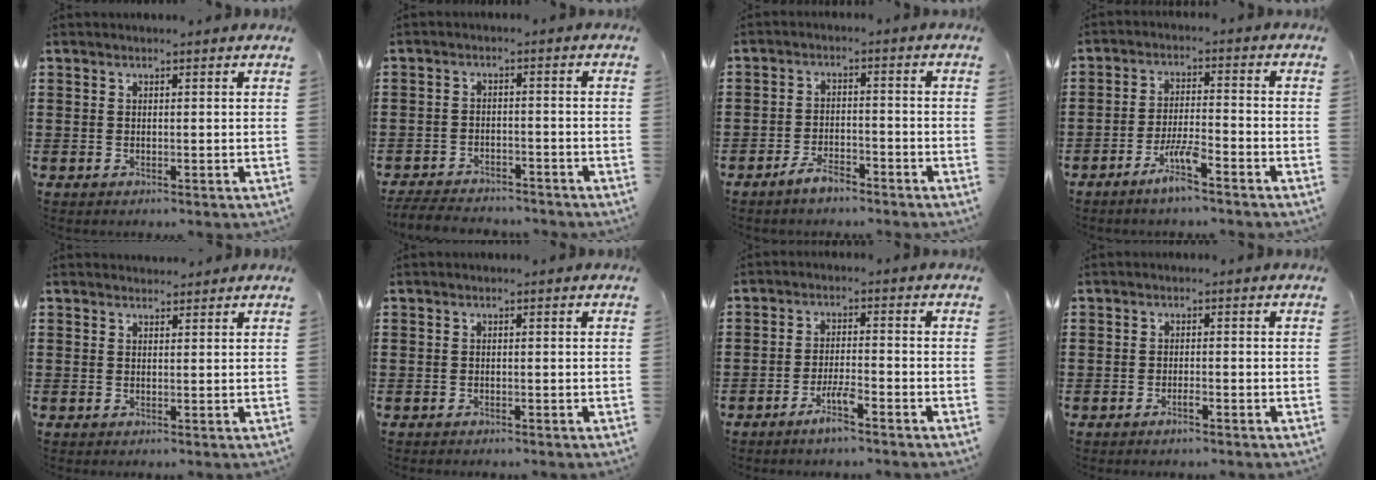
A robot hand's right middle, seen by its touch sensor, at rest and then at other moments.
{"total": 4.1, "force": [-4.1, 0.8, 0.4], "torque": [-0.013, 0.001, -0.087]}
{"total": 3.9, "force": [-3.5, 1.2, 1.4], "torque": [-0.029, 0.005, -0.069]}
{"total": 5.1, "force": [-3.6, 0.5, 3.7], "torque": [-0.082, -0.008, -0.068]}
{"total": 1.4, "force": [1.4, 0.3, 0.0], "torque": [0.005, -0.001, 0.025]}
{"total": 0.6, "force": [-0.5, 0.2, 0.0], "torque": [0.000, -0.001, -0.012]}
{"total": 4.1, "force": [-2.8, 0.4, 2.9], "torque": [-0.064, -0.004, -0.053]}
{"total": 1.2, "force": [-0.8, 0.1, 0.9], "torque": [-0.019, -0.006, -0.013]}